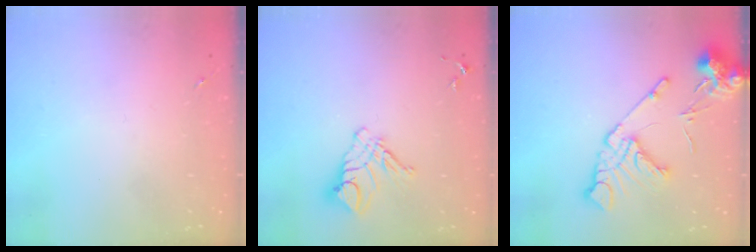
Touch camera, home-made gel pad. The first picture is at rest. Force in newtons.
{"total": 10.7, "press": 10.6, "slide": 1.1}
{"total": 15.5, "press": 15.4, "slide": 2.0}